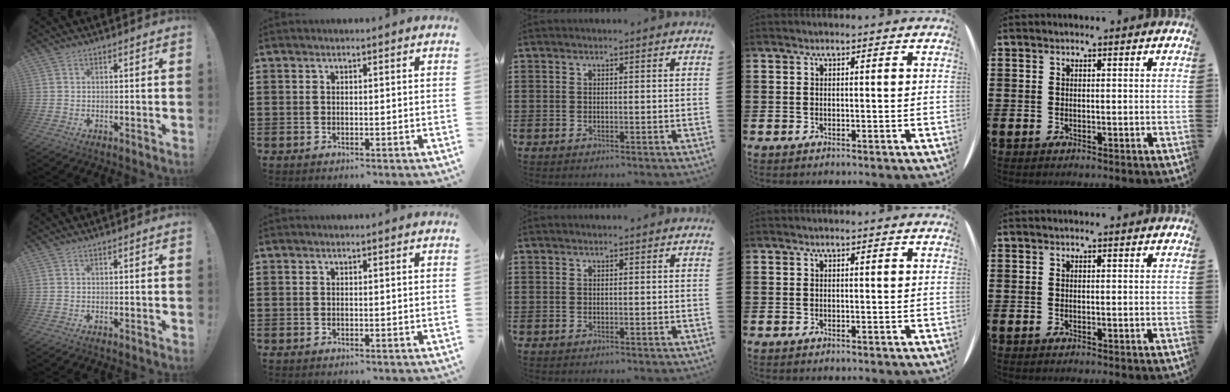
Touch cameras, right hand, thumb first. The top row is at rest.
{}